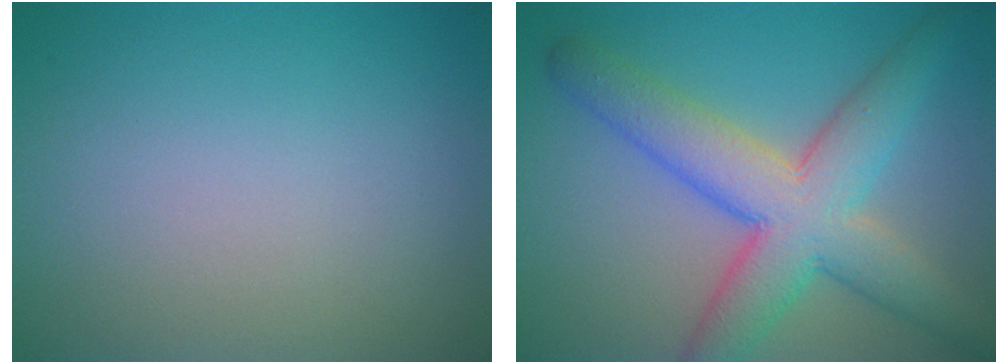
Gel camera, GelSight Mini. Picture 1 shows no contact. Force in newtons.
{"total": 8.2, "press": 8.2, "slide": 0.2}